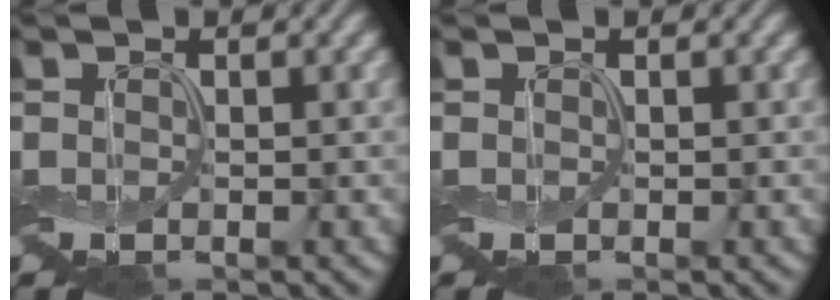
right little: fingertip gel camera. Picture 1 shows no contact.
{"total": 0.0}